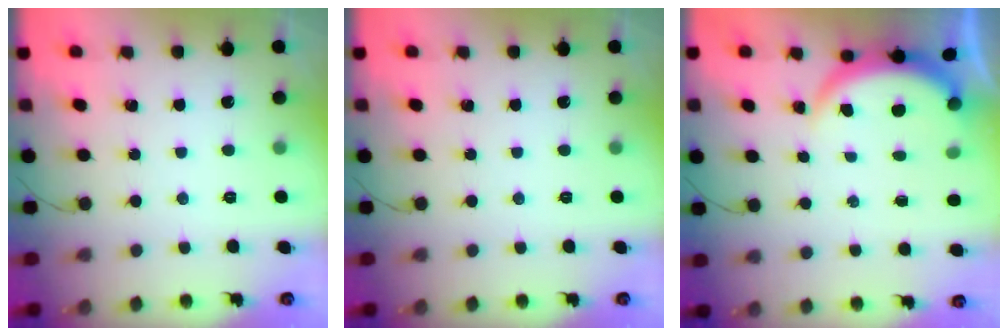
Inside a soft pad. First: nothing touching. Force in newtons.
{"total": 0.0}
{"total": 4.0, "press": 4.0, "slide": 0.2}